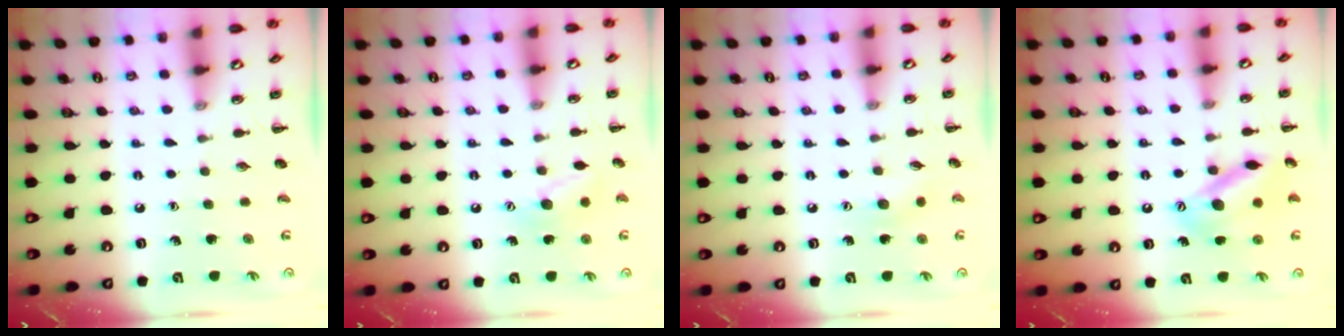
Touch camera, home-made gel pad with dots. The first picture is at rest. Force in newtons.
{"total": 9.0, "press": 8.9, "slide": 0.8}
{"total": 5.9, "press": 5.8, "slide": 1.1}
{"total": 14.0, "press": 13.7, "slide": 3.0}